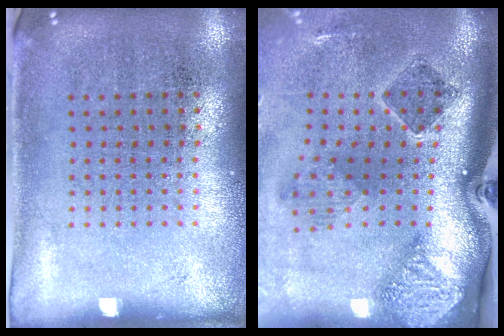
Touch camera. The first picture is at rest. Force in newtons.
{"total": 2.8, "press": 1.9, "slide": 2.1}